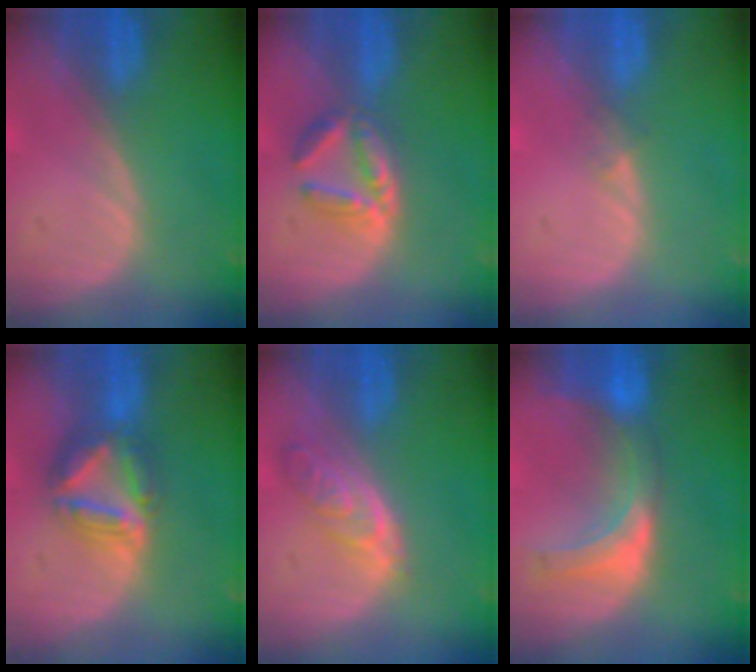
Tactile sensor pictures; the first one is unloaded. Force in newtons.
{"total": 5.3, "press": 5.2, "slide": 0.8}
{"total": 1.2, "press": 0.9, "slide": 0.9}
{"total": 7.9, "press": 6.7, "slide": 4.2}
{"total": 5.0, "press": 4.9, "slide": 0.4}
{"total": 7.6, "press": 6.8, "slide": 3.3}